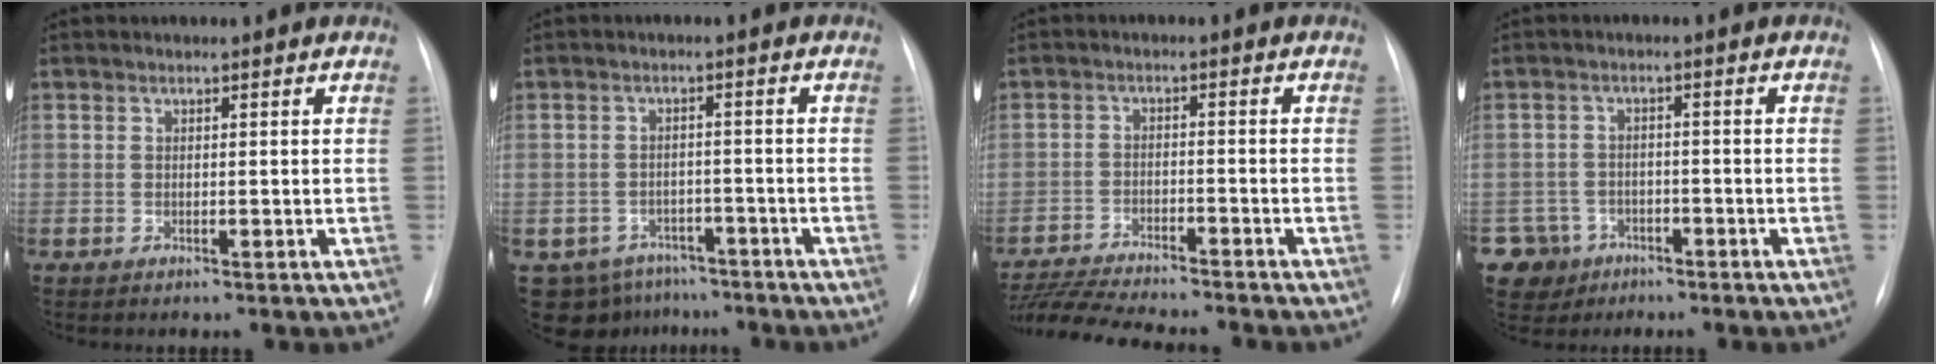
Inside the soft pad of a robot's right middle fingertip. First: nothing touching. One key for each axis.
{"total": 8.5, "fx": -6.2, "fy": 5.6, "fz": 1.3, "tx": -0.023, "ty": 0.012, "tz": -0.079}
{"total": 14.0, "fx": -12.7, "fy": 1.1, "fz": 5.7, "tx": -0.100, "ty": -0.012, "tz": -0.198}
{"total": 5.8, "fx": -3.4, "fy": 4.8, "fz": -0.1, "tx": -0.001, "ty": 0.007, "tz": -0.053}